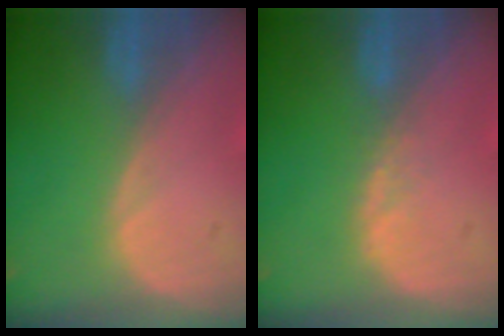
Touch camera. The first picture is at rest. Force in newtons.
{"total": 1.0, "press": 1.0, "slide": 0.2}